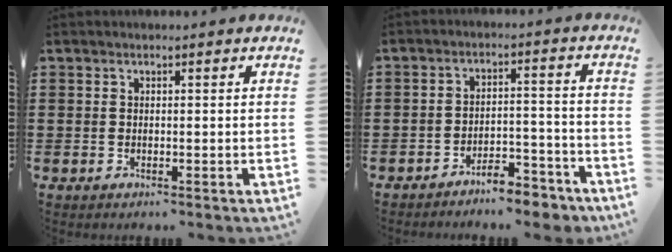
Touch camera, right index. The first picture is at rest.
{"total": 5.6, "force": [-5.4, 0.8, 1.4], "torque": [-0.022, 0.011, -0.105]}